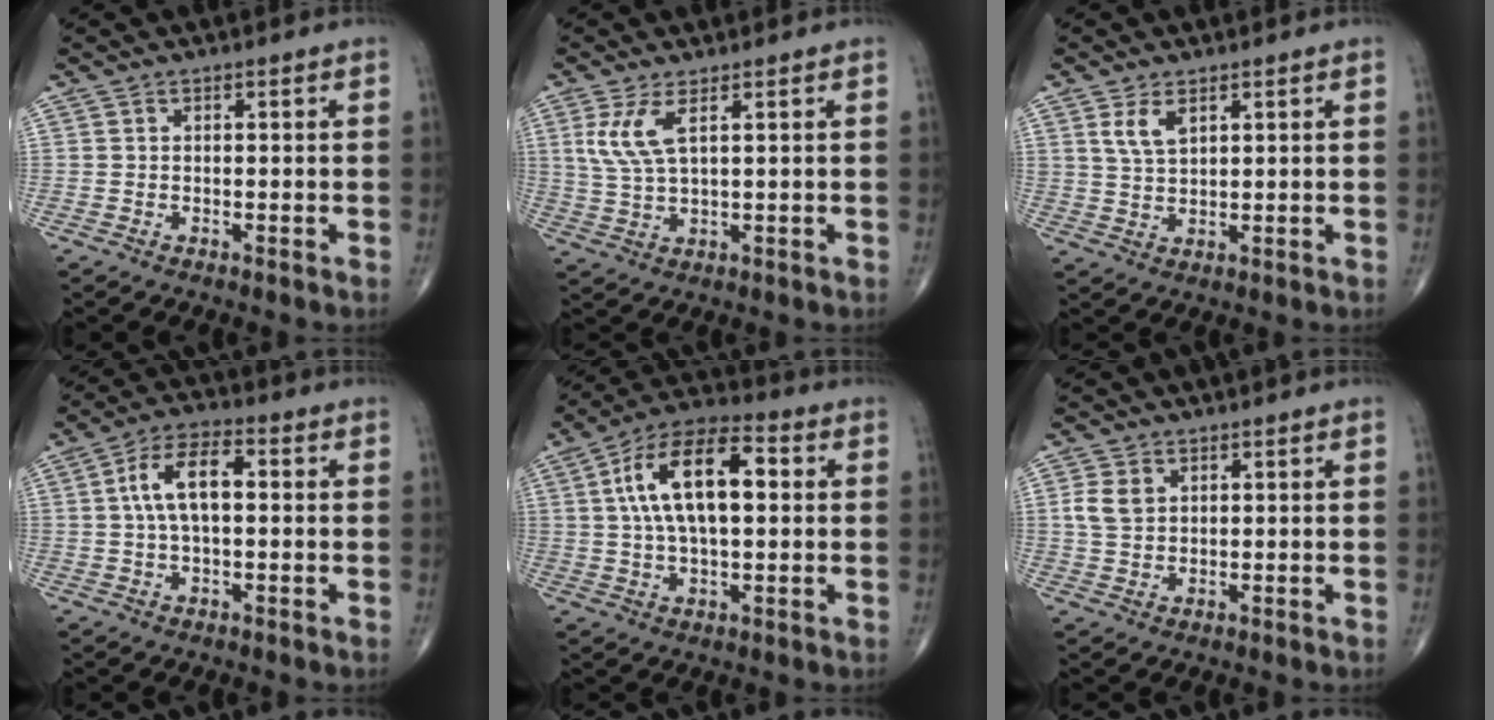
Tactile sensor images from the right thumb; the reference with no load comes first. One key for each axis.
{"total": 6.0, "fx": 2.4, "fy": 1.9, "fz": 5.2, "tx": -0.126, "ty": -0.009, "tz": 0.057}
{"total": 4.2, "fx": 2.2, "fy": 2.1, "fz": 2.9, "tx": -0.054, "ty": -0.010, "tz": 0.048}
{"total": 9.3, "fx": 1.0, "fy": 4.5, "fz": 8.0, "tx": -0.150, "ty": 0.024, "tz": 0.012}
{"total": 16.1, "fx": 2.7, "fy": 7.6, "fz": 14.0, "tx": -0.246, "ty": 0.026, "tz": 0.042}
{"total": 4.2, "fx": 1.2, "fy": 3.1, "fz": 2.6, "tx": -0.048, "ty": 0.001, "tz": 0.026}